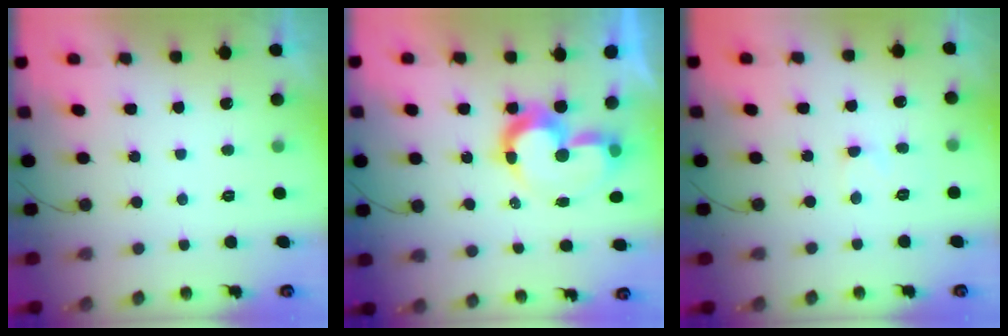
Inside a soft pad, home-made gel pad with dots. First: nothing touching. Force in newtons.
{"total": 10.0, "press": 9.5, "slide": 3.3}
{"total": 3.3, "press": 3.3, "slide": 0.4}